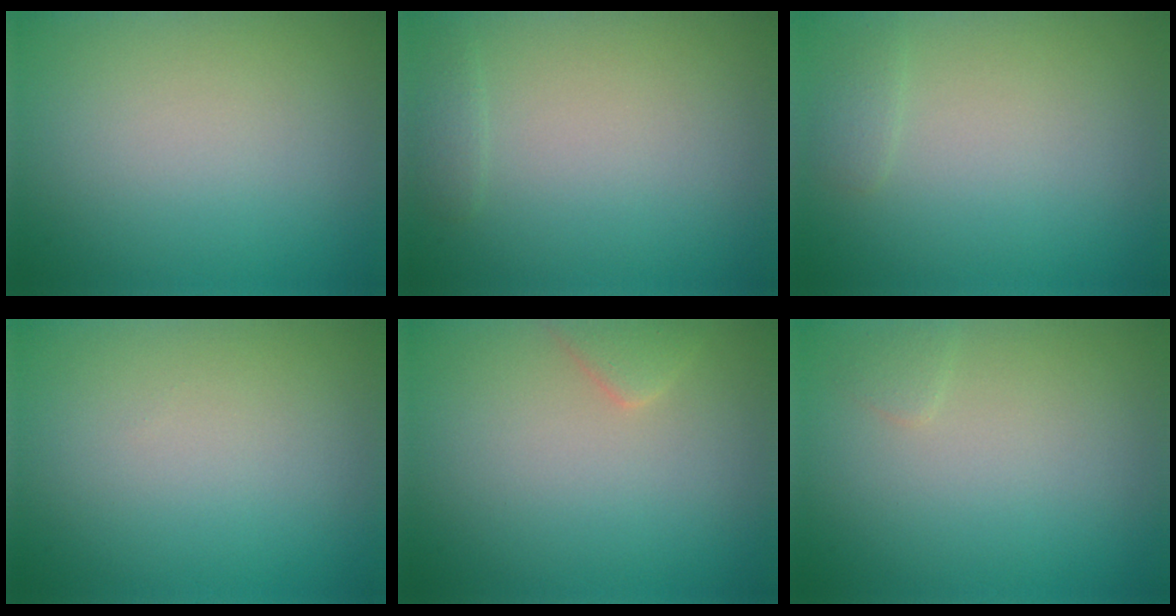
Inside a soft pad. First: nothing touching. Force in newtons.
{"total": 0.8, "press": 0.8, "slide": 0.1}
{"total": 0.9, "press": 0.9, "slide": 0.0}
{"total": 0.0}
{"total": 1.6, "press": 1.6, "slide": 0.1}
{"total": 0.7, "press": 0.7, "slide": 0.0}